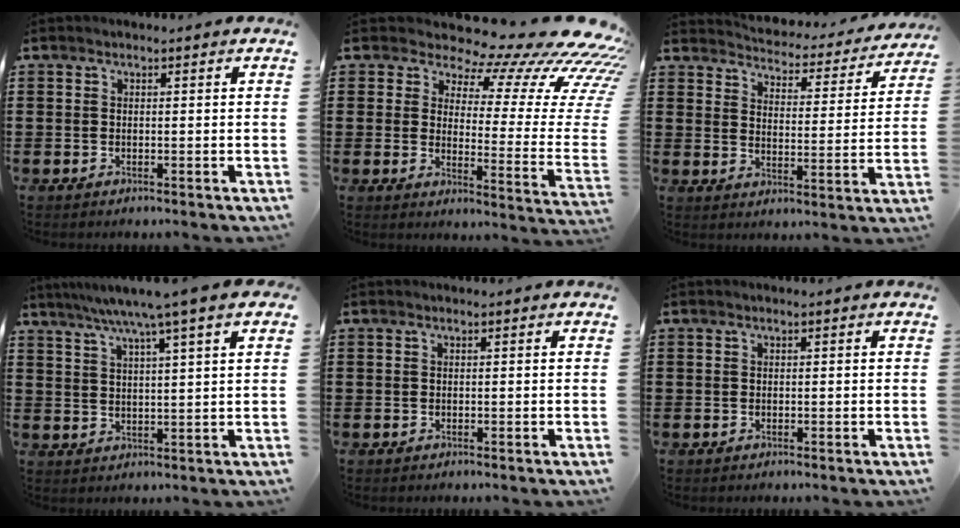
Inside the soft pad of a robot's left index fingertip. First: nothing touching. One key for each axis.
{"total": 13.0, "fx": 10.1, "fy": 4.3, "fz": 6.9, "tx": -0.114, "ty": -0.084, "tz": 0.169}
{"total": 3.5, "fx": 3.5, "fy": 0.2, "fz": 0.2, "tx": -0.027, "ty": -0.033, "tz": 0.054}
{"total": 6.4, "fx": 4.6, "fy": -0.1, "fz": 4.5, "tx": -0.098, "ty": -0.014, "tz": 0.076}
{"total": 0.0}
{"total": 0.0}